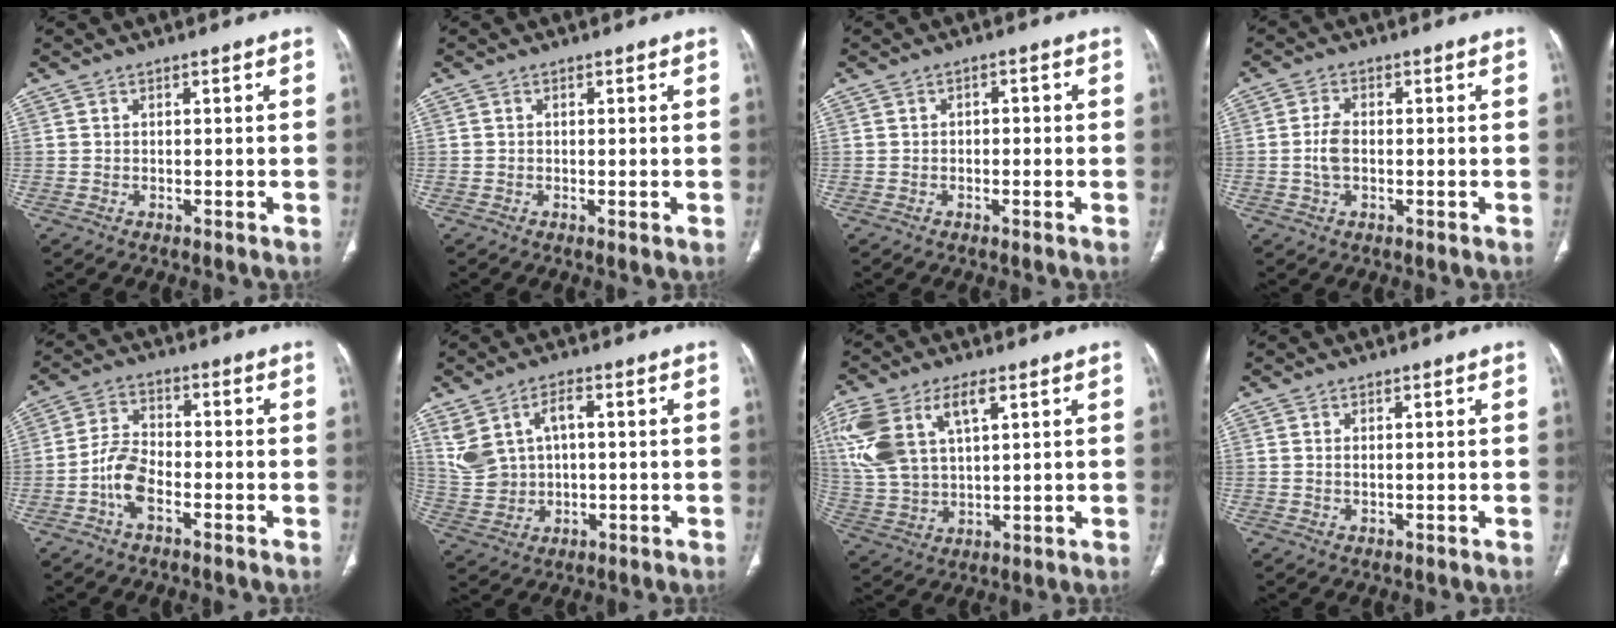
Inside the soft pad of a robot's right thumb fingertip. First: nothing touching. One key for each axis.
{"total": 0.7, "fx": -0.1, "fy": 0.1, "fz": 0.6, "tx": -0.016, "ty": -0.004, "tz": -0.002}
{"total": 1.6, "fx": -0.3, "fy": 1.2, "fz": 1.0, "tx": -0.004, "ty": 0.006, "tz": -0.010}
{"total": 3.9, "fx": -0.4, "fy": 2.2, "fz": 3.1, "tx": -0.069, "ty": 0.007, "tz": -0.011}
{"total": 6.7, "fx": -2.8, "fy": 3.4, "fz": 5.1, "tx": -0.099, "ty": 0.023, "tz": -0.059}
{"total": 8.8, "fx": 2.4, "fy": 5.8, "fz": 6.2, "tx": -0.121, "ty": 0.006, "tz": 0.060}
{"total": 16.2, "fx": 6.4, "fy": 8.5, "fz": 12.2, "tx": -0.271, "ty": -0.002, "tz": 0.129}
{"total": 0.5, "fx": 0.2, "fy": 0.2, "fz": 0.5, "tx": -0.016, "ty": 0.003, "tz": 0.006}